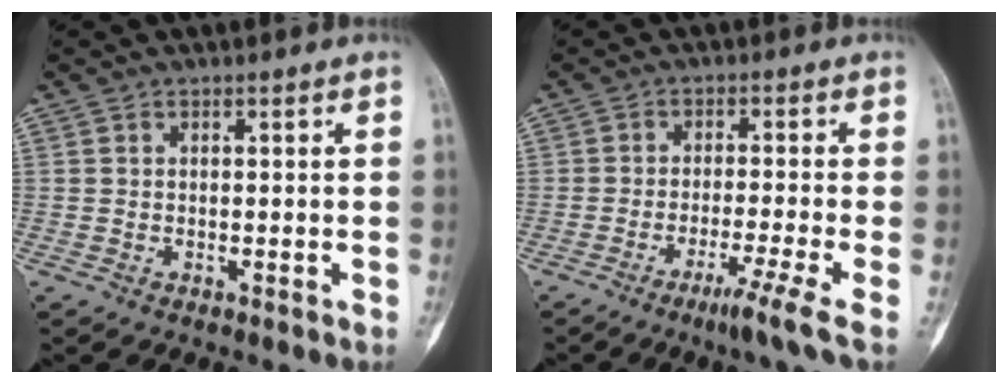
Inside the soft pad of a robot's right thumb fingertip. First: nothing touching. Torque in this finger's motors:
{"motor_torque": [0.18, -0.18, 0.48, -0.31, 0.02]}